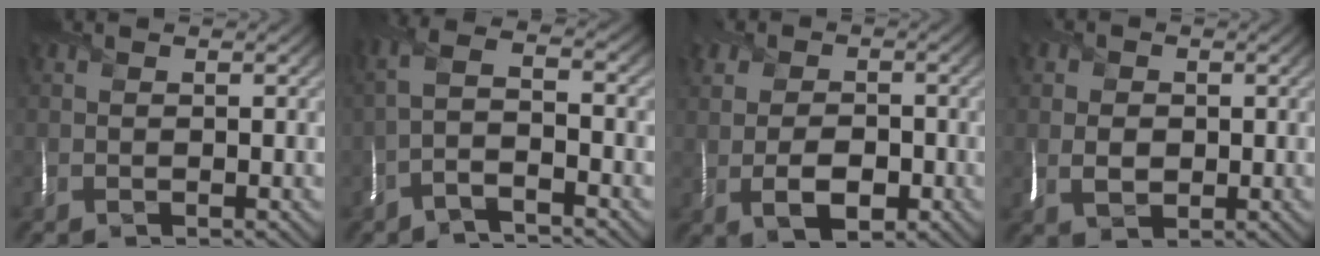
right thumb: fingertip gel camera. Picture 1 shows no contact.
{"total": 6.1, "force": [-3.1, 1.8, 4.9], "torque": [-0.101, 0.013, -0.075]}
{"total": 6.6, "force": [-1.0, 4.7, 4.6], "torque": [-0.062, 0.003, -0.028]}
{"total": 3.3, "force": [0.0, 2.7, 1.9], "torque": [-0.040, -0.002, -0.003]}